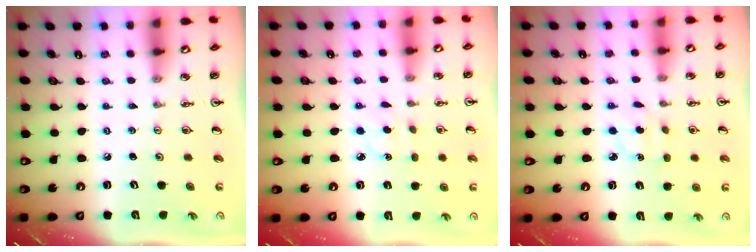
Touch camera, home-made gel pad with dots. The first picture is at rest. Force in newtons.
{"total": 2.6, "press": 2.6, "slide": 0.5}
{"total": 3.3, "press": 3.3, "slide": 0.4}